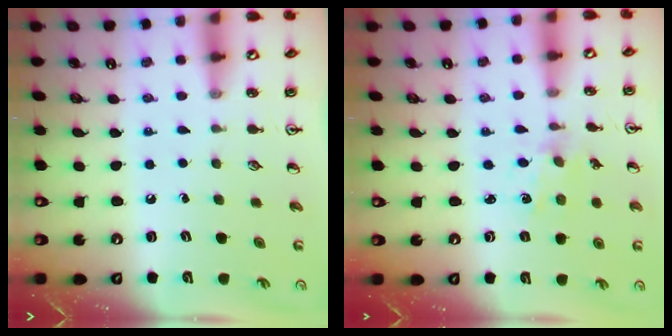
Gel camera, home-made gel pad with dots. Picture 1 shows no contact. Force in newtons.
{"total": 0.8, "press": 0.8, "slide": 0.2}